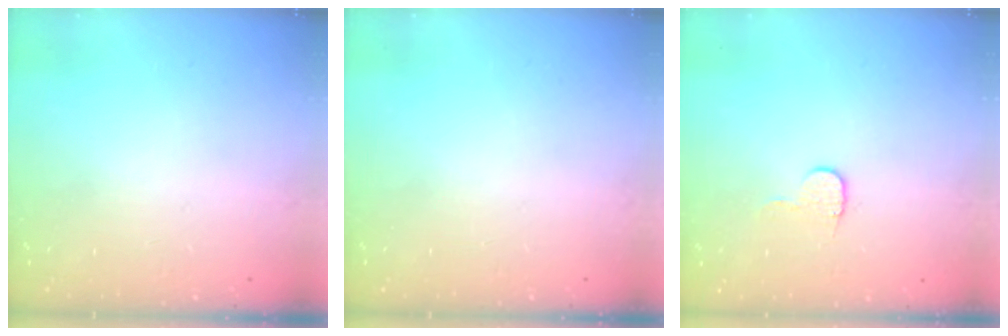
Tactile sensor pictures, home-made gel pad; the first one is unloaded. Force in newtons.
{"total": 0.0}
{"total": 5.7, "press": 5.7, "slide": 0.5}